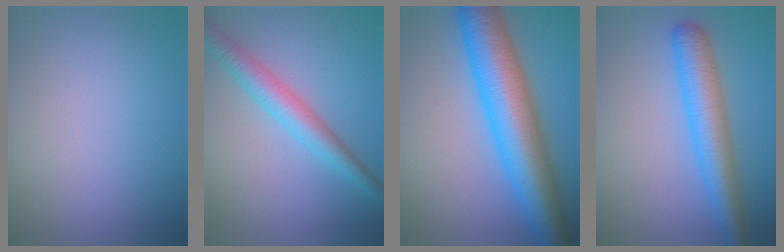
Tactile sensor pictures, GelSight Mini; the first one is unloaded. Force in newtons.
{"total": 3.9, "press": 3.9, "slide": 0.1}
{"total": 10.5, "press": 10.5, "slide": 0.2}
{"total": 5.4, "press": 5.4, "slide": 0.1}